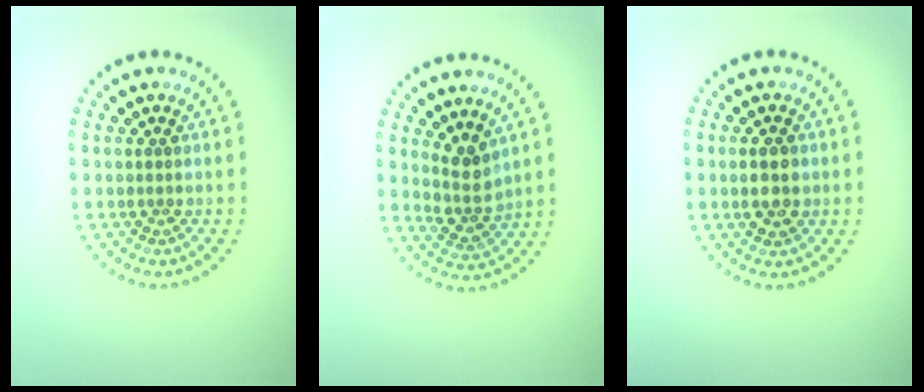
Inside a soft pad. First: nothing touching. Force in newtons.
{"total": 2.9, "press": 2.3, "slide": 1.7}
{"total": 3.2, "press": 3.2, "slide": 0.2}